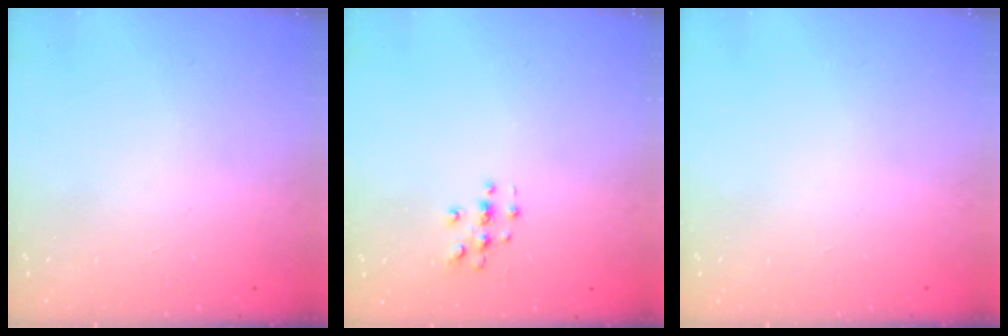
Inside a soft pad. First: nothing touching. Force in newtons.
{"total": 2.7, "press": 2.7, "slide": 0.3}
{"total": 0.0}